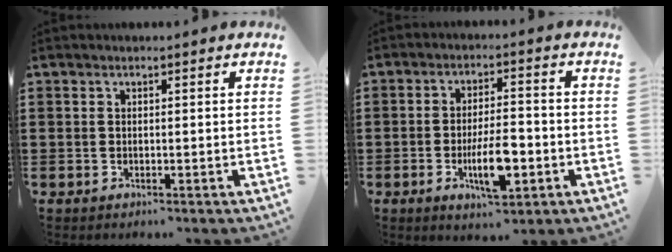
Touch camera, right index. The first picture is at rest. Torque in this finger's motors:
{"motor_torque": [1.02, 0.97, 0.67, 0.10]}